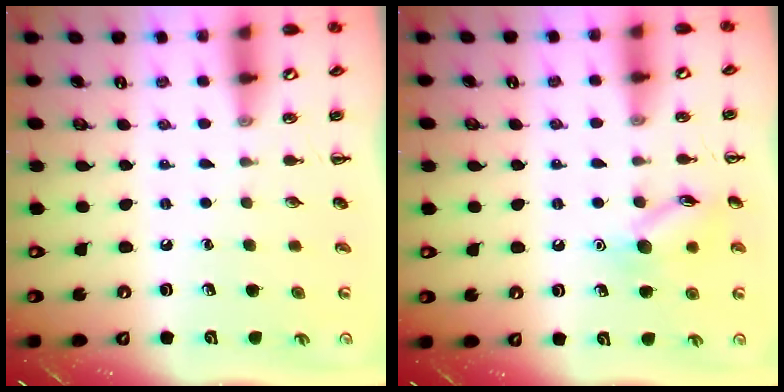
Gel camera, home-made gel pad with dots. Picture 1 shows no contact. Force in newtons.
{"total": 10.4, "press": 10.4, "slide": 0.5}